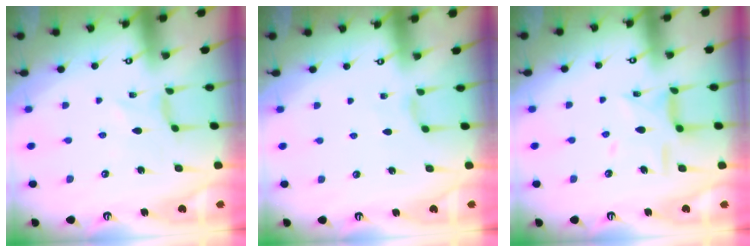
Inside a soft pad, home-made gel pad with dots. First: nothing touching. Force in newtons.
{"total": 1.9, "press": 1.9, "slide": 0.4}
{"total": 12.2, "press": 12.1, "slide": 0.9}